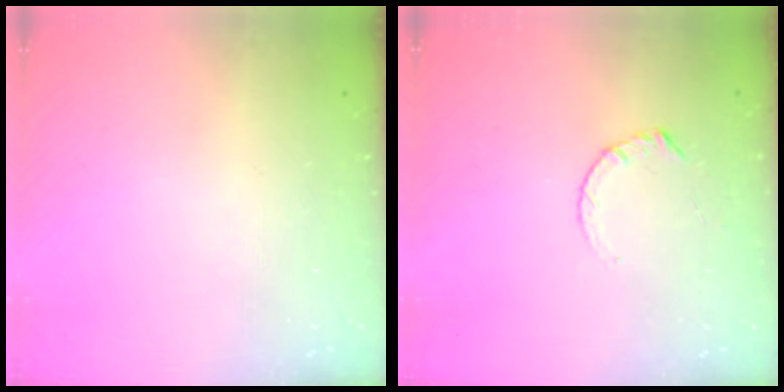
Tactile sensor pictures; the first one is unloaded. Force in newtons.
{"total": 3.6, "press": 3.6, "slide": 0.4}